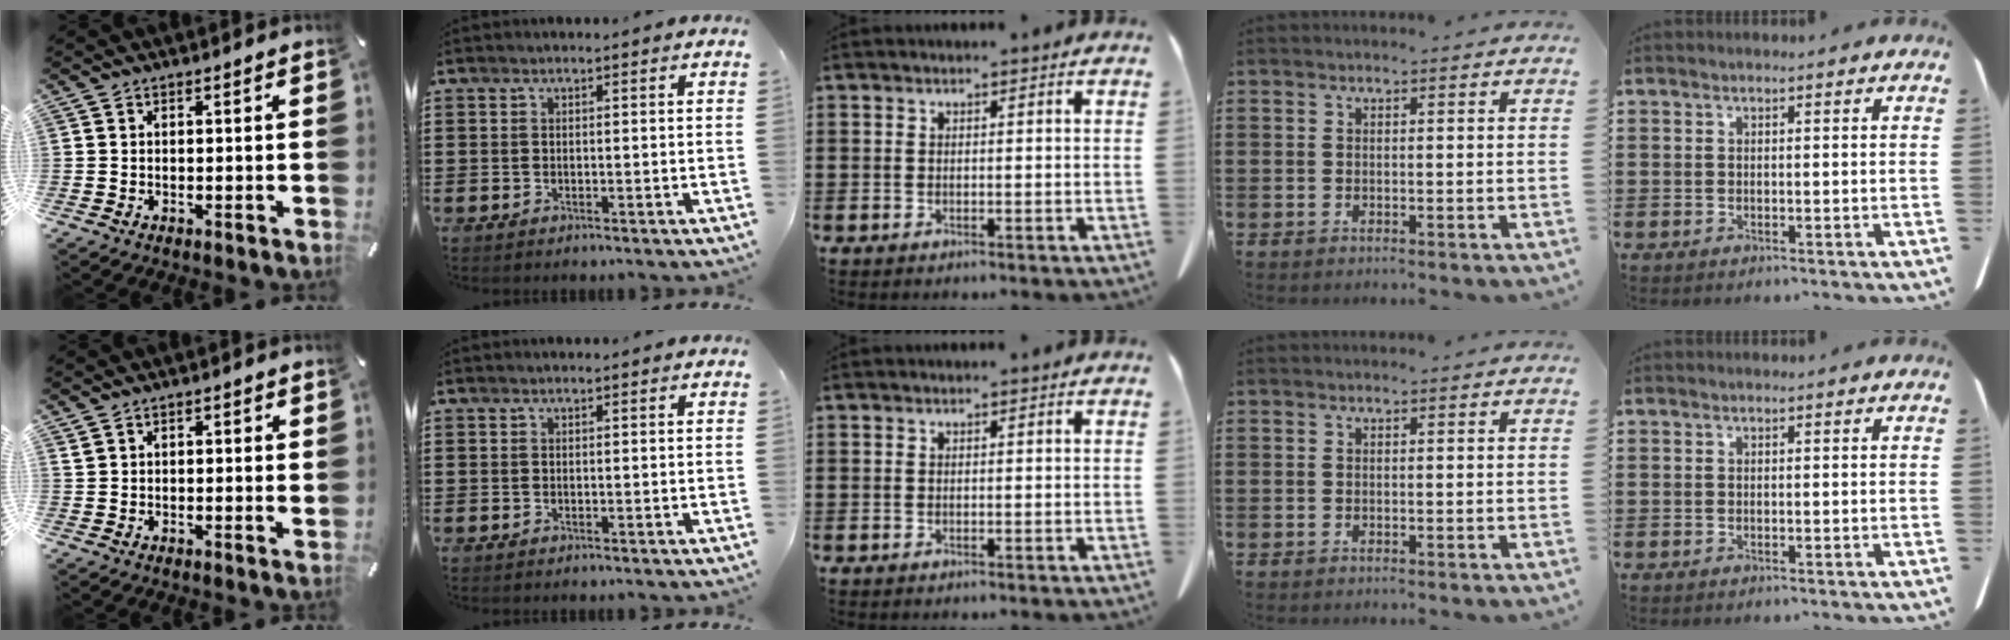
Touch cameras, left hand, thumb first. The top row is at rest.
{"thumb": {"total": 1.7, "force": [1.1, 0.7, 1.0], "torque": [-0.021, -0.001, 0.022]}}